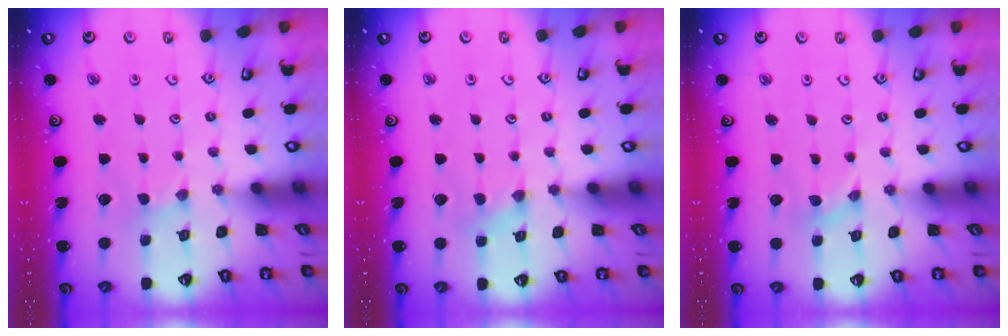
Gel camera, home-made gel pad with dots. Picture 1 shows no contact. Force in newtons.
{"total": 0.9, "press": 0.9, "slide": 0.1}
{"total": 0.0}